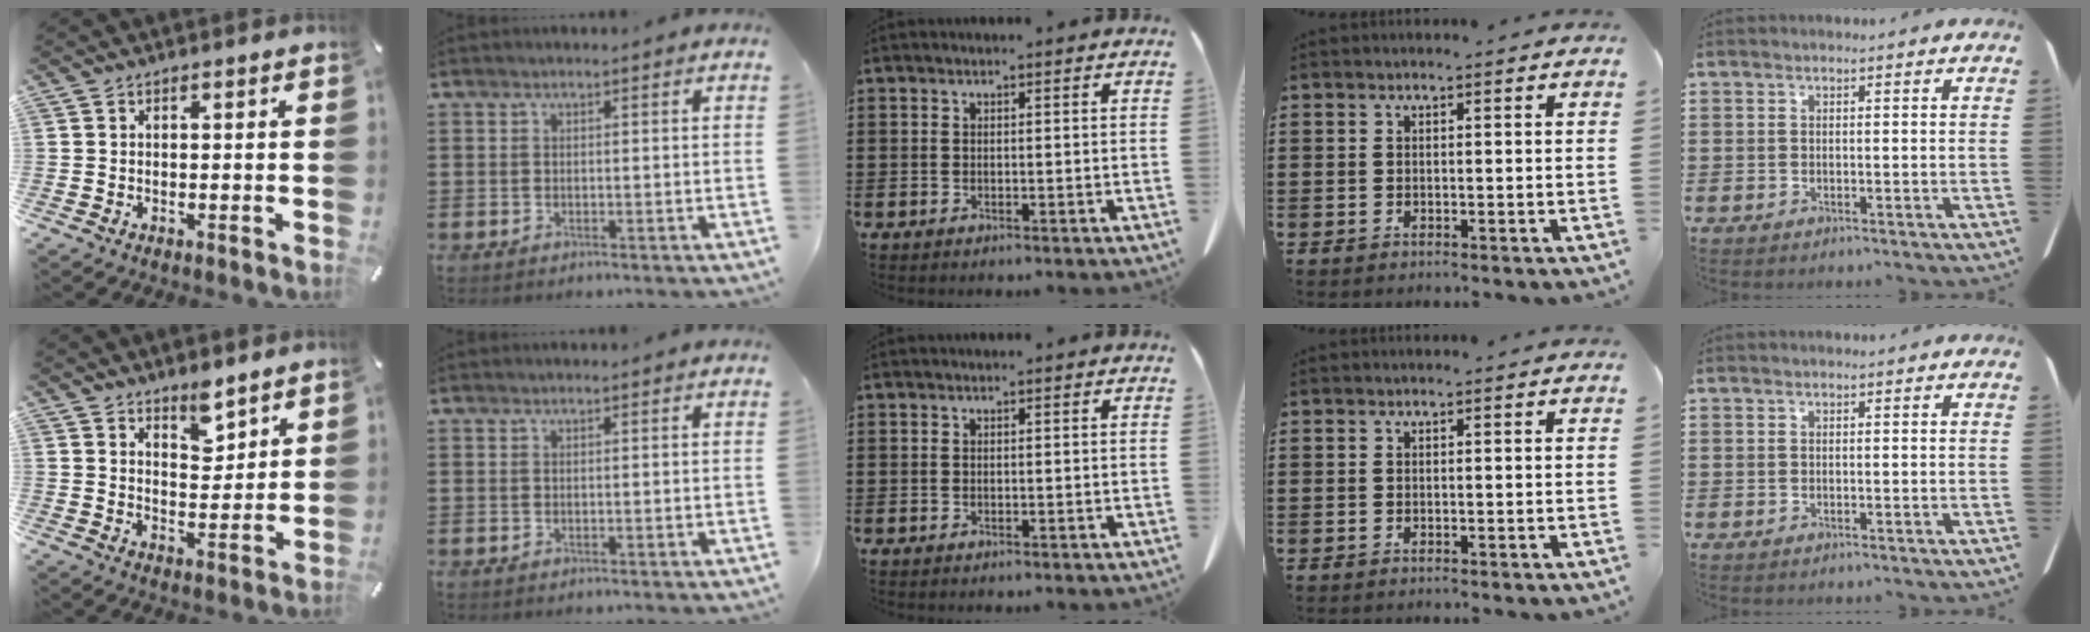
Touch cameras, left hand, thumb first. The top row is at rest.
{"thumb": {"total": 5.7, "force": [5.0, 2.4, 1.2], "torque": [0.001, -0.040, 0.088]}}